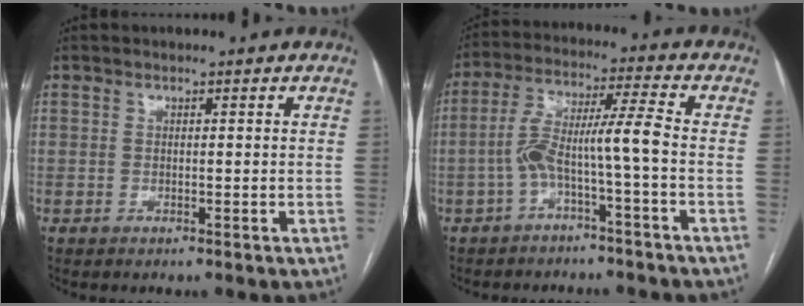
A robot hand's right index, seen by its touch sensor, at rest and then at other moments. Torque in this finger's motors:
{"motor_torque": [1.06, -0.45, 0.55, 0.15]}